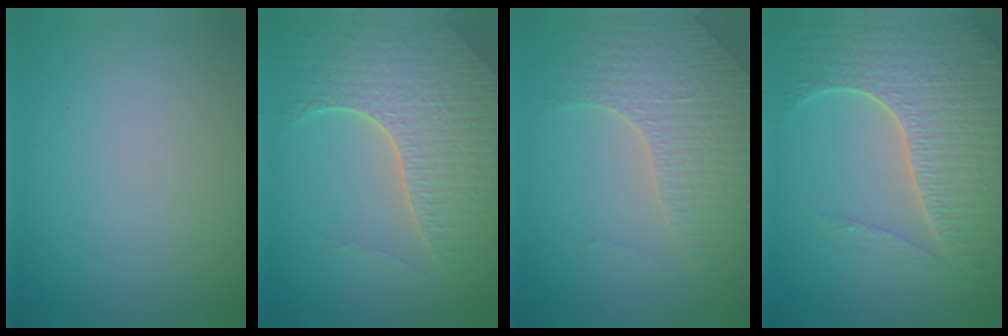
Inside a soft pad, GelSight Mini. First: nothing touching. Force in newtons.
{"total": 7.4, "press": 5.3, "slide": 5.3}
{"total": 3.7, "press": 3.6, "slide": 1.0}
{"total": 7.7, "press": 5.6, "slide": 5.2}